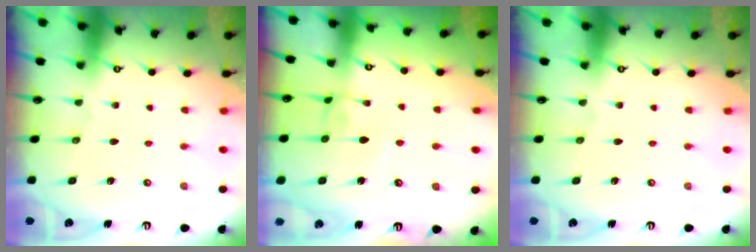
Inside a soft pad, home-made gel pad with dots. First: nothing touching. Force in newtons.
{"total": 2.1, "press": 2.1, "slide": 0.1}
{"total": 0.0}